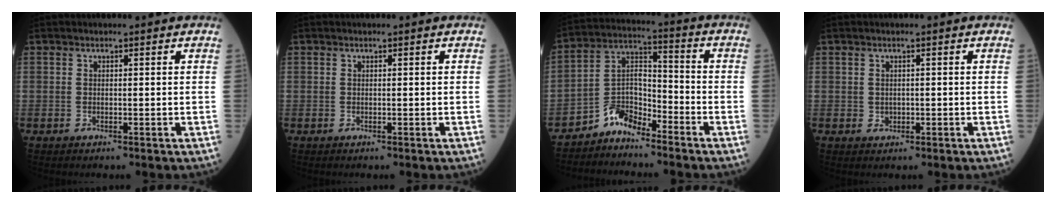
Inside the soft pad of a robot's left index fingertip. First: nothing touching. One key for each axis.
{"total": 0.0}
{"total": 6.4, "fx": -5.5, "fy": 2.4, "fz": 2.2, "tx": -0.038, "ty": 0.021, "tz": -0.112}
{"total": 1.0, "fx": -0.2, "fy": 0.9, "fz": 0.3, "tx": -0.005, "ty": 0.002, "tz": 0.000}